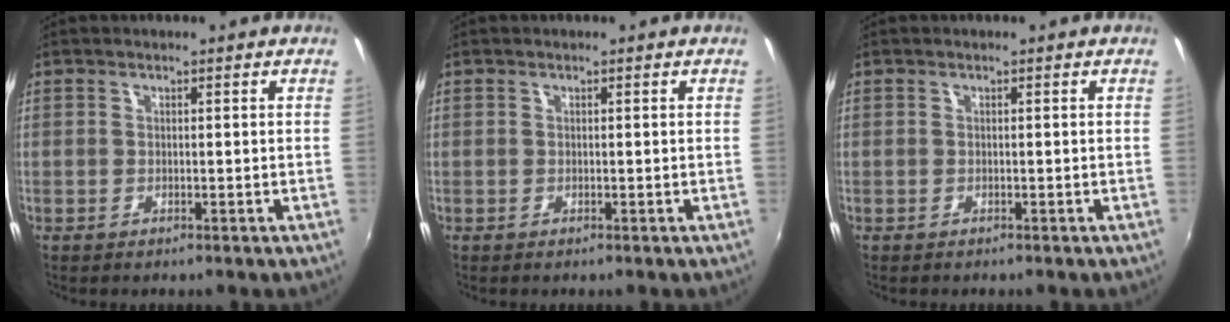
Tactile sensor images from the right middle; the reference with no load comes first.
{"total": 0.0}
{"total": 0.0}